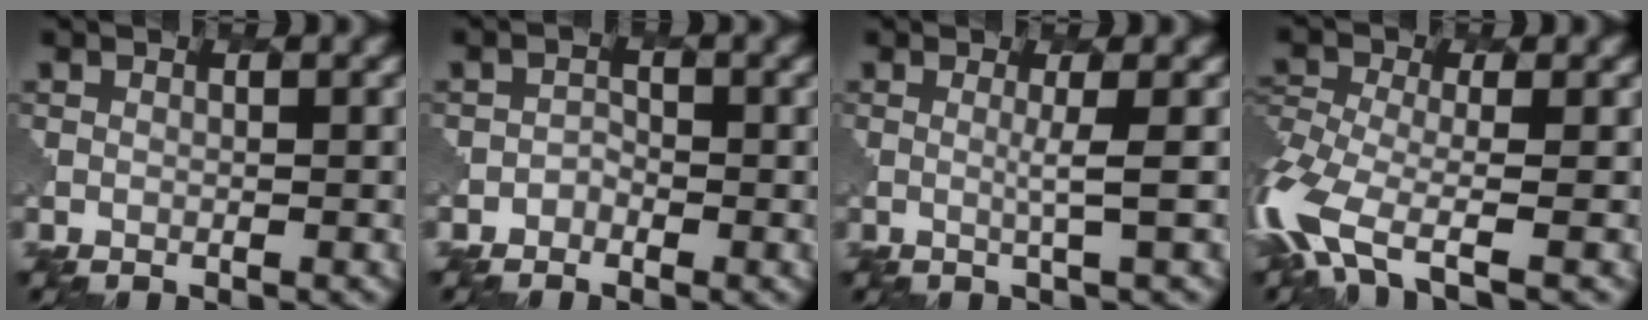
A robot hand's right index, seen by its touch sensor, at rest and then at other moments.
{"total": 0.9, "force": [-0.5, 0.6, -0.2], "torque": [0.004, 0.001, -0.010]}
{"total": 1.4, "force": [0.4, 0.2, 1.3], "torque": [-0.024, -0.006, 0.001]}
{"total": 7.1, "force": [-3.5, 2.9, 5.4], "torque": [-0.121, -0.013, -0.081]}